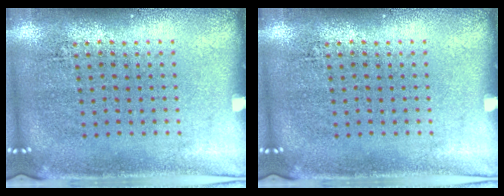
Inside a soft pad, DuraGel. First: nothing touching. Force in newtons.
{"total": 0.0}